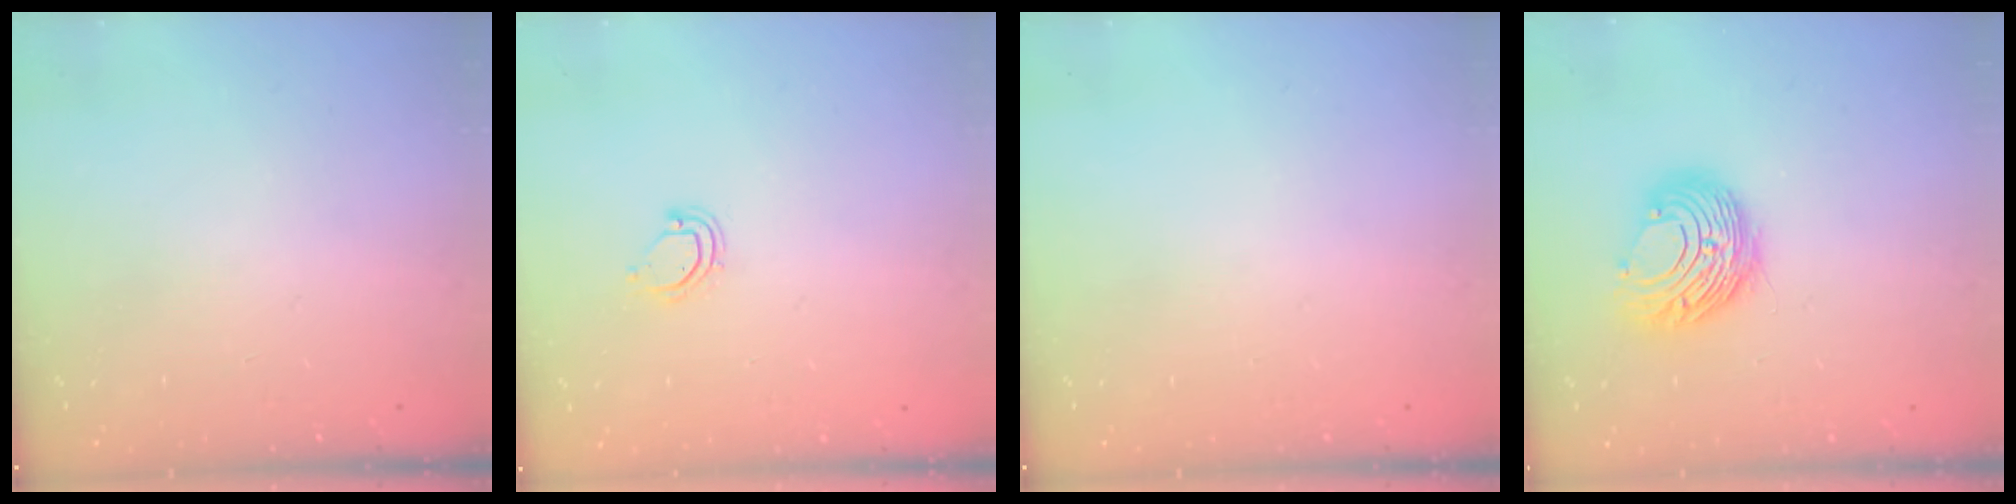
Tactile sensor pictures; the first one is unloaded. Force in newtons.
{"total": 4.3, "press": 4.3, "slide": 0.3}
{"total": 0.0}
{"total": 10.9, "press": 10.9, "slide": 0.6}